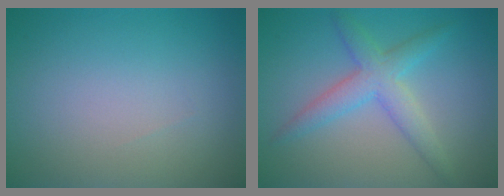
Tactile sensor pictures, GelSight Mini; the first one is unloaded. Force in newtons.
{"total": 3.7, "press": 3.7, "slide": 0.0}